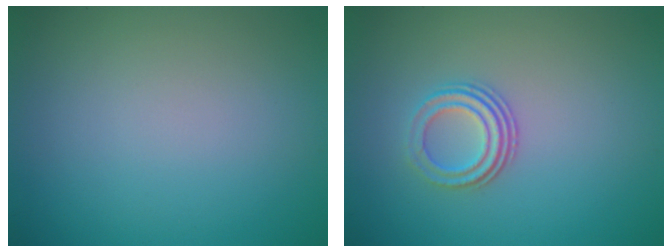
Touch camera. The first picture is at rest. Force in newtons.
{"total": 2.8, "press": 2.1, "slide": 1.9}